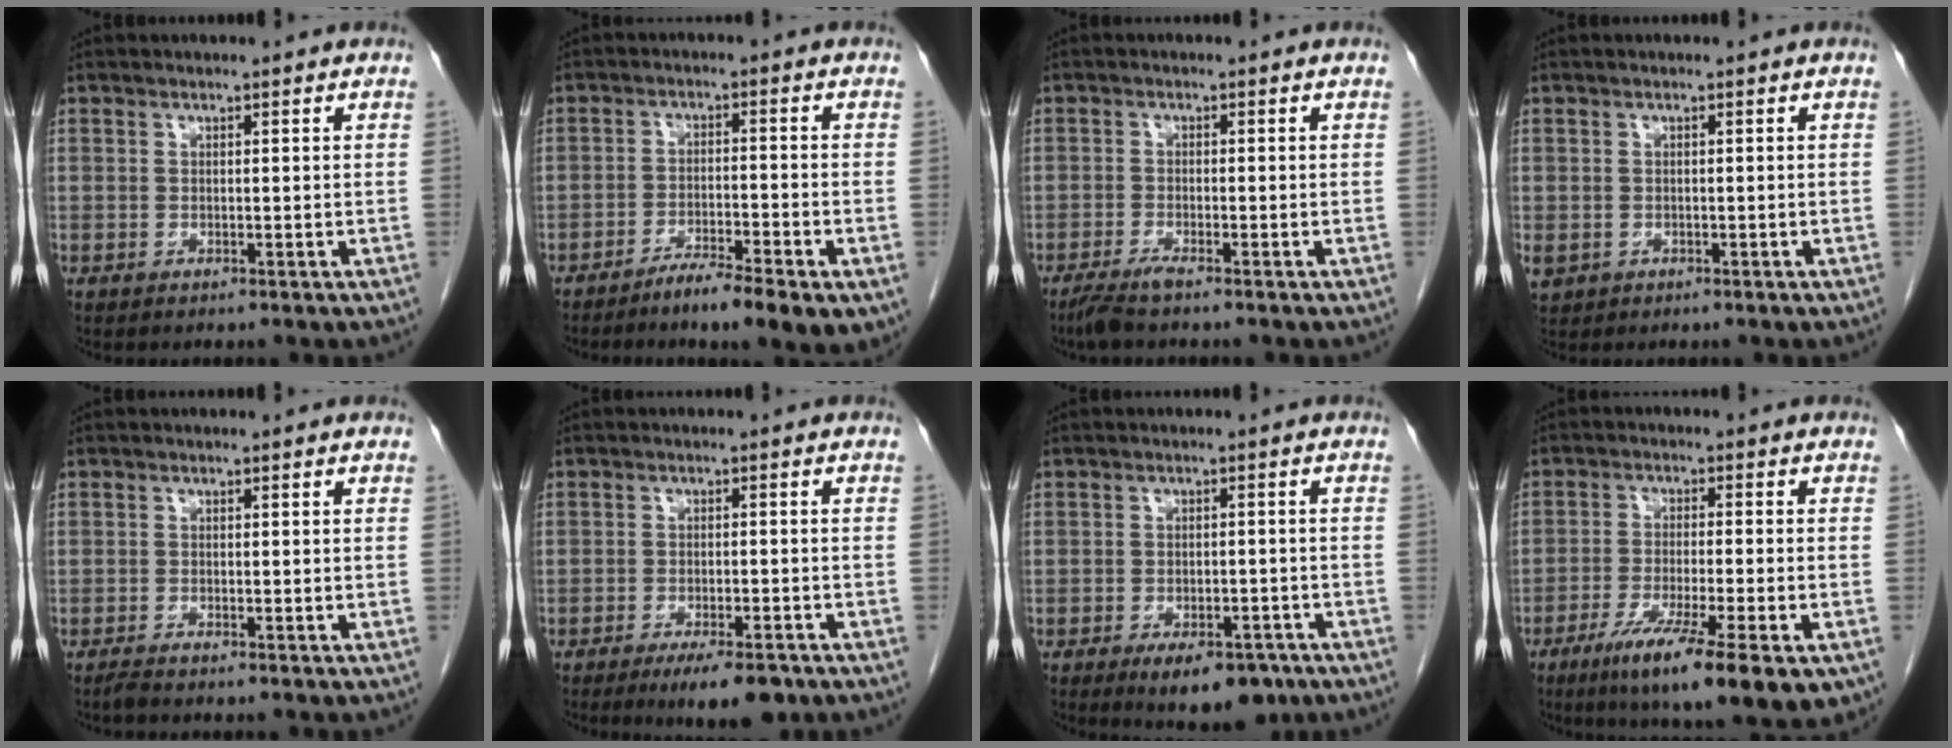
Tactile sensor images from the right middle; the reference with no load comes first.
{"total": 7.9, "force": [-4.8, 1.0, 6.2], "torque": [-0.093, -0.007, -0.074]}
{"total": 2.9, "force": [-2.3, 0.0, 1.8], "torque": [-0.040, -0.007, -0.048]}
{"total": 2.1, "force": [-0.6, 1.8, 0.8], "torque": [-0.020, 0.000, -0.001]}
{"total": 1.0, "force": [-0.9, -0.1, 0.5], "torque": [-0.017, -0.004, -0.018]}
{"total": 6.8, "force": [-4.8, 1.8, 4.6], "torque": [-0.062, -0.008, -0.069]}
{"total": 8.8, "force": [-5.9, 3.9, 5.3], "torque": [-0.065, -0.002, -0.080]}
{"total": 14.5, "force": [-8.2, 1.8, 11.9], "torque": [-0.158, -0.032, -0.127]}